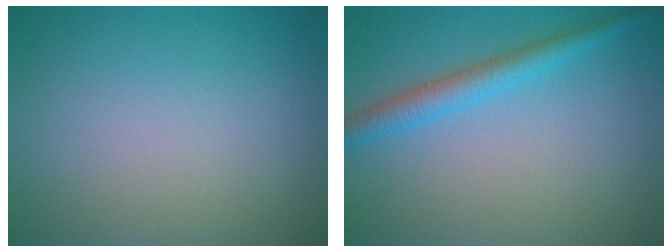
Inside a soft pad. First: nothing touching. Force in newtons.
{"total": 3.0, "press": 3.0, "slide": 0.1}